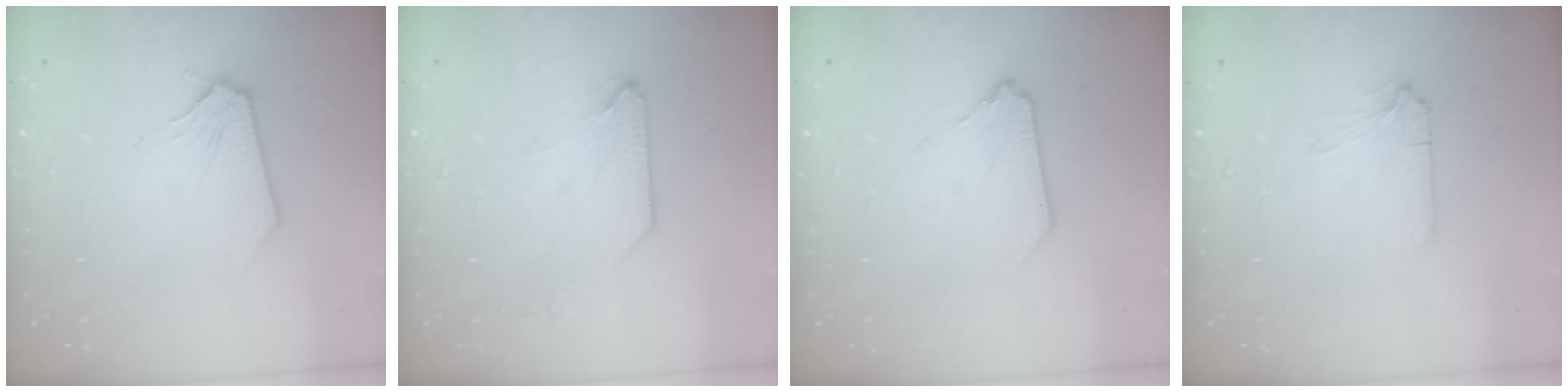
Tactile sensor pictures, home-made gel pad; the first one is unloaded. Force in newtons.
{"total": 0.7, "press": 0.7, "slide": 0.1}
{"total": 0.6, "press": 0.6, "slide": 0.1}
{"total": 1.7, "press": 1.7, "slide": 0.4}